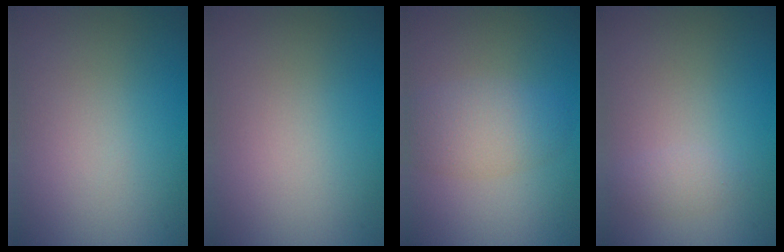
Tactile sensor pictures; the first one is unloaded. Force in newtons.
{"total": 0.0}
{"total": 3.4, "press": 3.4, "slide": 0.1}
{"total": 1.0, "press": 1.0, "slide": 0.0}